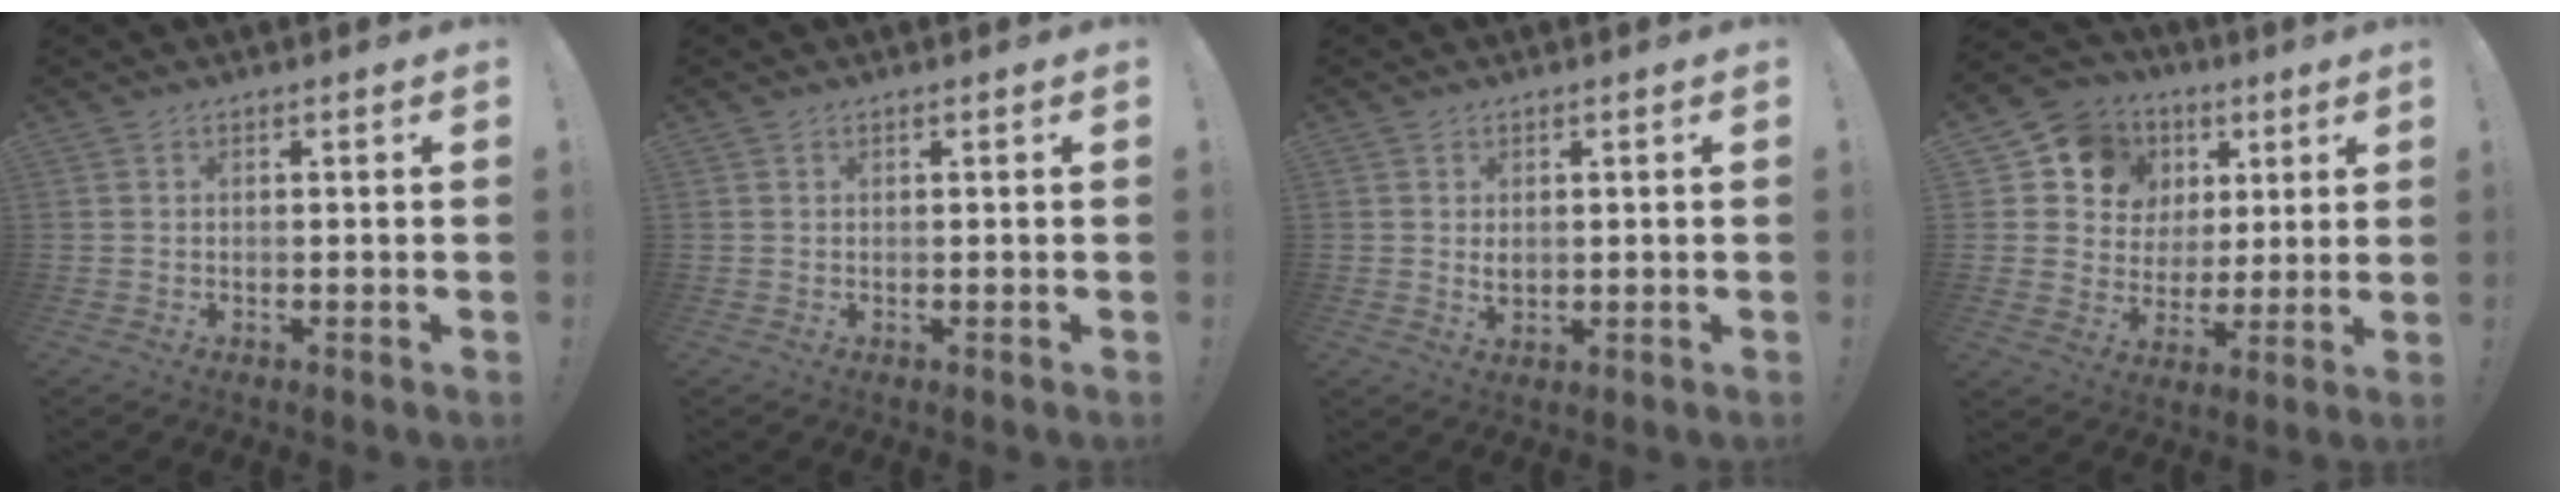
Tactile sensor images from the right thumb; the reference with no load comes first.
{"total": 0.0}
{"total": 1.7, "force": [0.6, 1.1, 1.2], "torque": [-0.009, -0.005, 0.008]}
{"total": 11.6, "force": [4.4, 10.3, 3.3], "torque": [-0.048, -0.021, 0.096]}